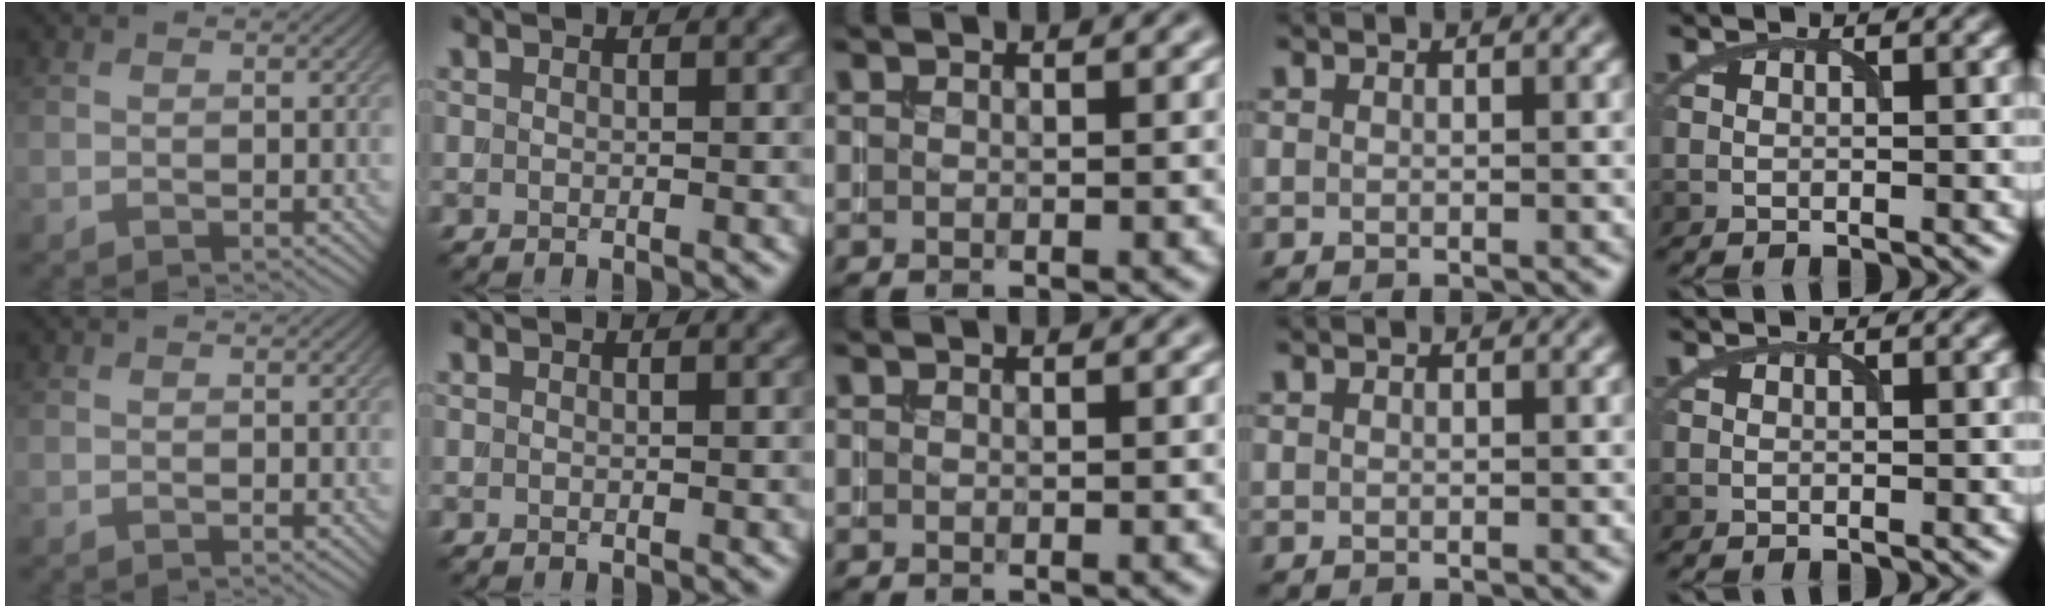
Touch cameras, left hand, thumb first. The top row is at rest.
{}